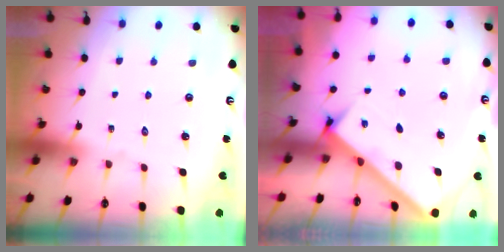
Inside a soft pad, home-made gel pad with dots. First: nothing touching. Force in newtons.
{"total": 2.8, "press": 2.8, "slide": 0.4}